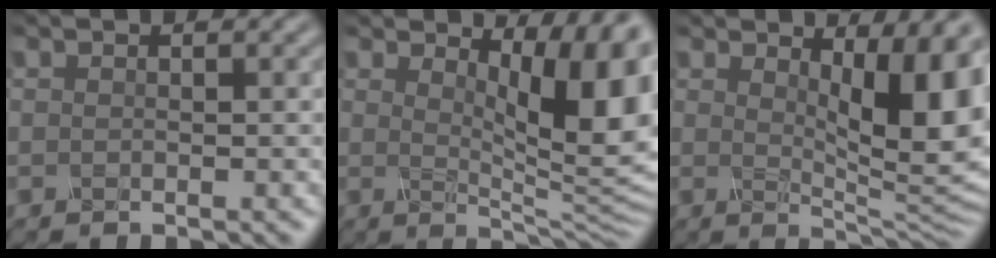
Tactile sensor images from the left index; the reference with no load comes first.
{"total": 10.7, "force": [3.4, 3.1, 9.6], "torque": [-0.117, -0.013, 0.056]}
{"total": 9.0, "force": [2.3, 2.5, 8.3], "torque": [-0.113, -0.015, 0.039]}